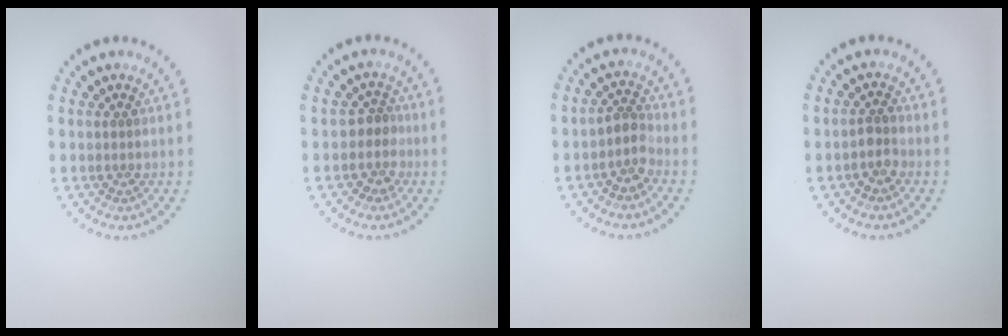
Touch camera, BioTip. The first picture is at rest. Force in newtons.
{"total": 2.0, "press": 1.5, "slide": 1.2}
{"total": 2.1, "press": 1.6, "slide": 1.4}
{"total": 1.6, "press": 1.3, "slide": 0.9}